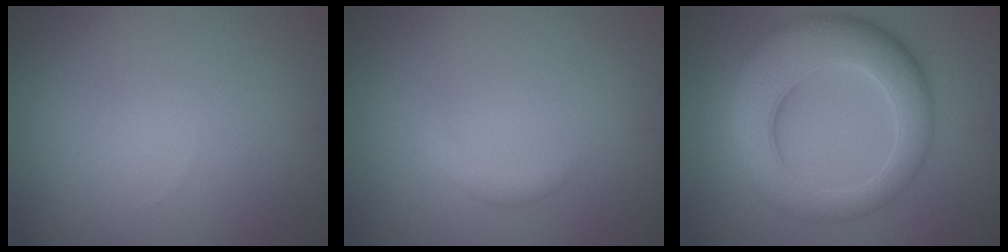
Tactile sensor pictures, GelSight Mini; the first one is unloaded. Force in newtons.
{"total": 1.1, "press": 1.1, "slide": 0.1}
{"total": 9.0, "press": 9.0, "slide": 0.3}